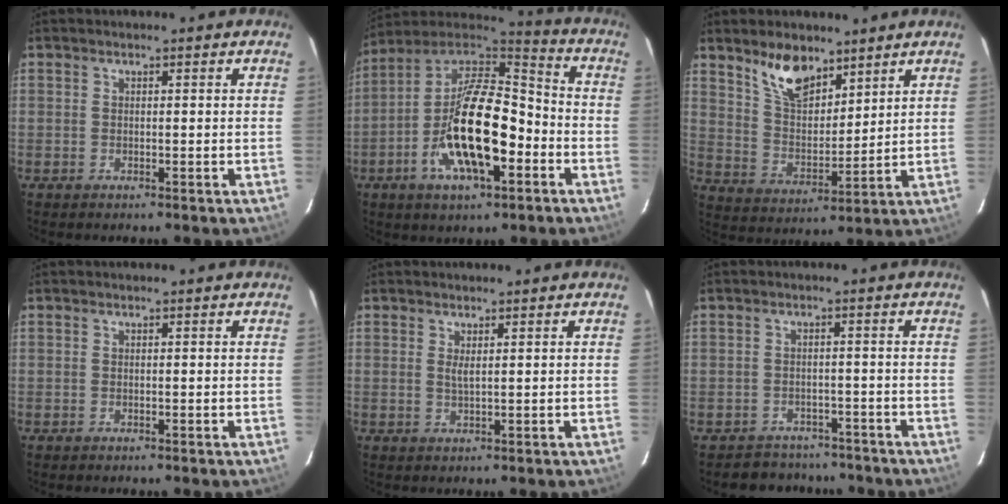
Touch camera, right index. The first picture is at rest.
{"total": 20.6, "force": [-6.7, 8.5, 17.6], "torque": [-0.334, -0.003, -0.127]}
{"total": 10.2, "force": [7.3, 4.6, 5.4], "torque": [-0.095, 0.004, 0.144]}
{"total": 0.0}
{"total": 1.3, "force": [0.6, 0.1, 1.1], "torque": [-0.022, -0.002, 0.010]}
{"total": 8.4, "force": [-7.1, 4.2, 1.2], "torque": [-0.034, 0.018, -0.090]}